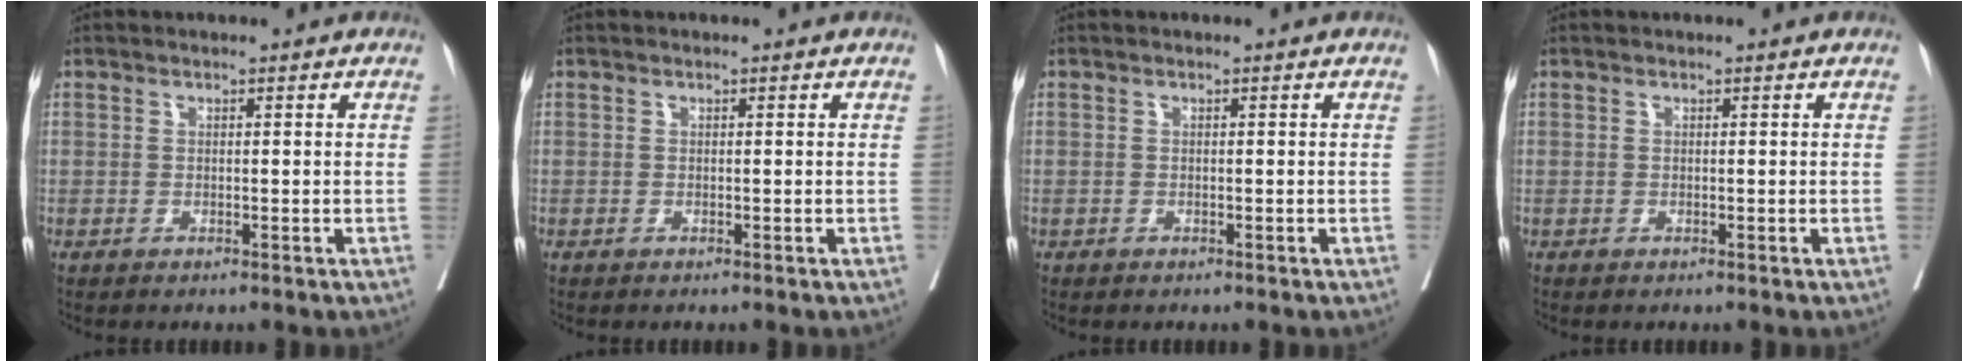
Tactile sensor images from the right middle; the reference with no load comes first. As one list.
[{"total": 0.0}, {"total": 0.0}, {"total": 0.0}]